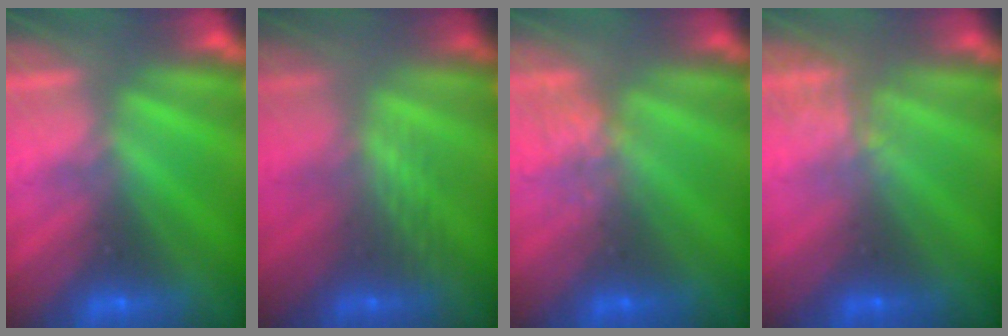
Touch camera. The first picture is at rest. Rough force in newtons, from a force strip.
{"total": 2.4}
{"total": 2.4}
{"total": 1.7}